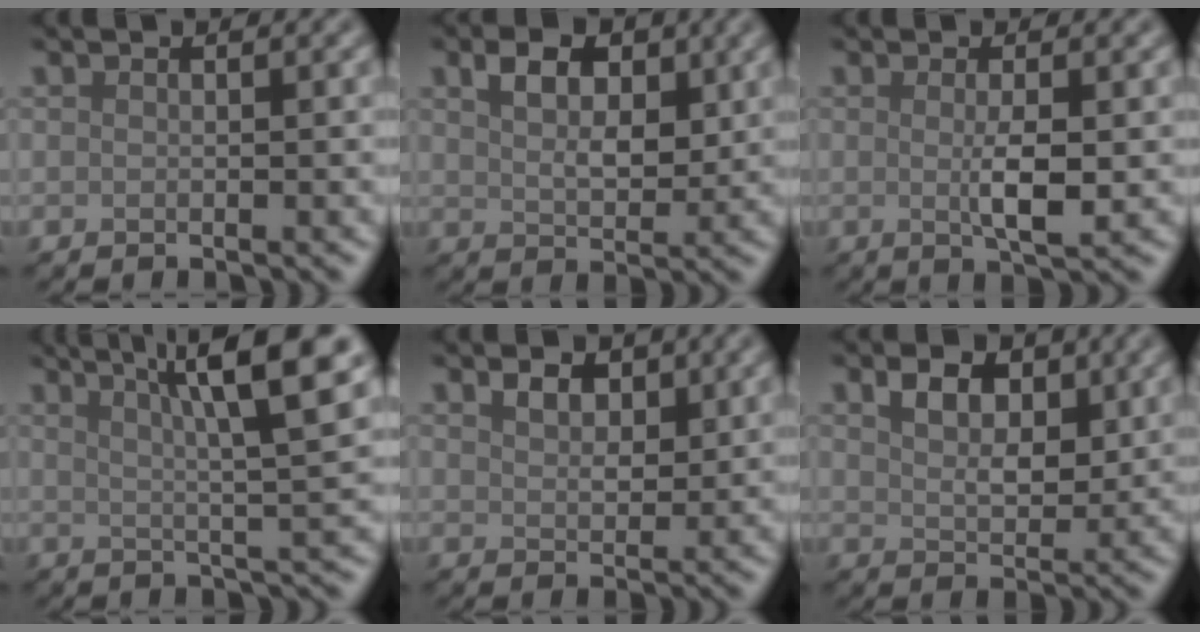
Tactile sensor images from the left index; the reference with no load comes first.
{"total": 4.1, "force": [1.9, 2.4, 2.8], "torque": [-0.049, 0.002, 0.029]}
{"total": 2.6, "force": [0.0, 0.4, 2.6], "torque": [-0.047, -0.004, 0.001]}
{"total": 9.5, "force": [4.3, 1.6, 8.3], "torque": [-0.095, 0.027, 0.060]}
{"total": 2.2, "force": [1.4, 1.3, 1.1], "torque": [-0.023, 0.000, 0.023]}
{"total": 3.6, "force": [1.8, 2.2, 2.3], "torque": [-0.041, 0.000, 0.027]}